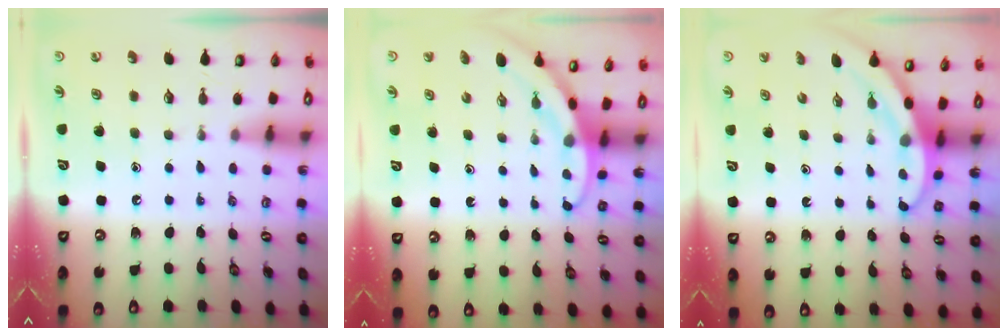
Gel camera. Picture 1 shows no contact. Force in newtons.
{"total": 2.8, "press": 2.8, "slide": 0.1}
{"total": 3.1, "press": 3.1, "slide": 0.2}